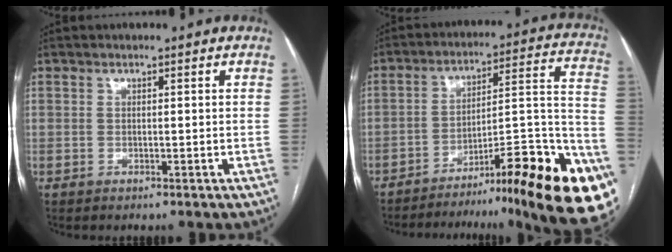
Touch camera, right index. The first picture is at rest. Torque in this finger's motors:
{"motor_torque": [1.25, -0.89, 0.38, 0.05]}